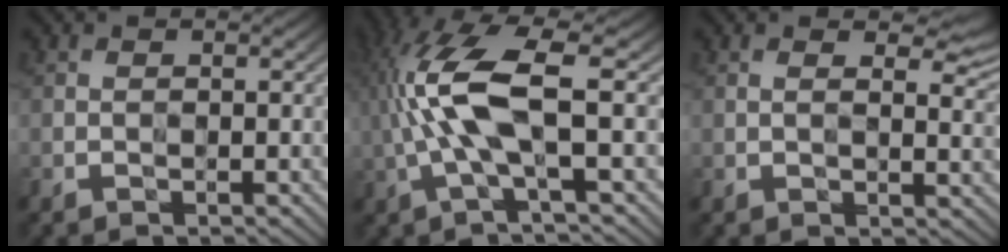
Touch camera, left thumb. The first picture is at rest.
{"total": 9.7, "force": [0.7, 2.9, 9.2], "torque": [-0.211, 0.014, 0.011]}
{"total": 4.0, "force": [1.8, 1.5, 3.3], "torque": [-0.056, -0.005, 0.029]}